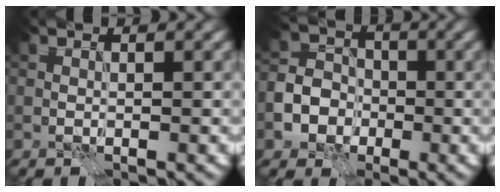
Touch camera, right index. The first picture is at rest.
{"total": 5.2, "force": [-2.0, 4.4, 1.8], "torque": [-0.017, 0.001, -0.052]}